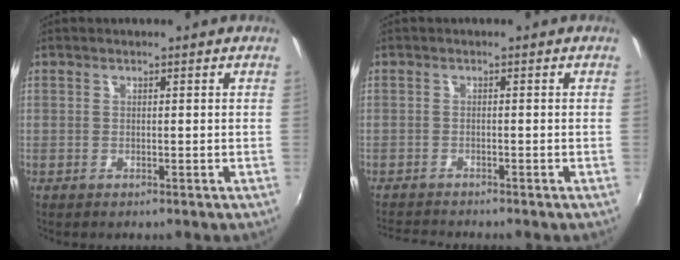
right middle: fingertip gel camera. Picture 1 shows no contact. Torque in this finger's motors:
{"motor_torque": [0.00, -0.17, 0.05, 0.01]}